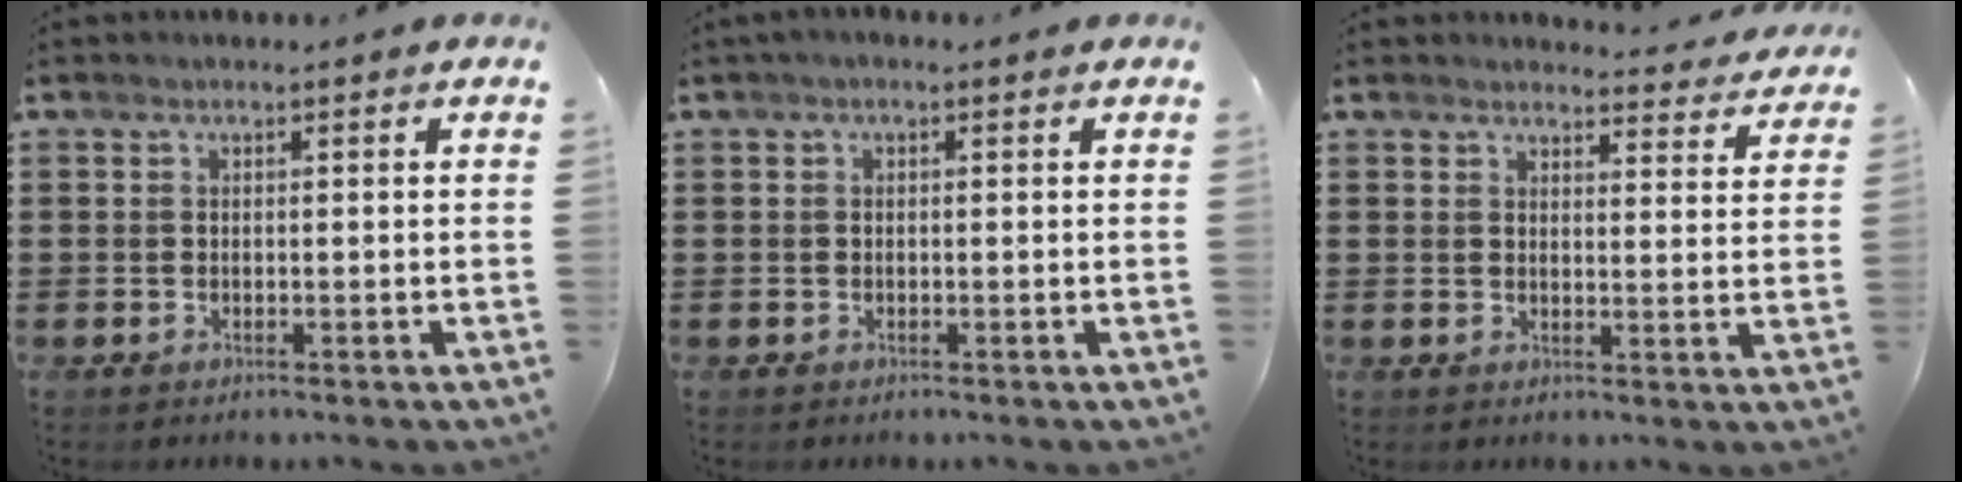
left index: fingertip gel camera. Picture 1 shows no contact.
{"total": 0.6, "force": [-0.1, 0.4, 0.5], "torque": [-0.010, 0.002, -0.002]}
{"total": 3.2, "force": [3.2, 0.3, 0.4], "torque": [-0.012, -0.019, 0.055]}